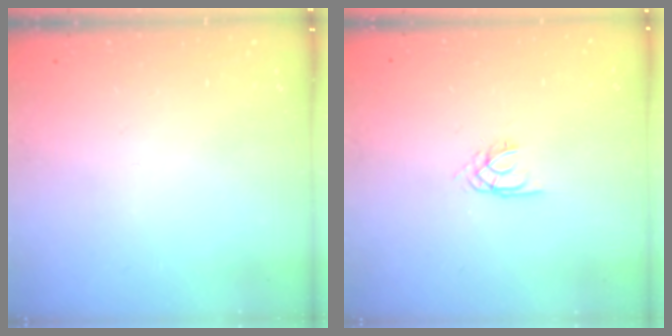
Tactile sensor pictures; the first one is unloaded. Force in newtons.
{"total": 1.7, "press": 1.7, "slide": 0.1}